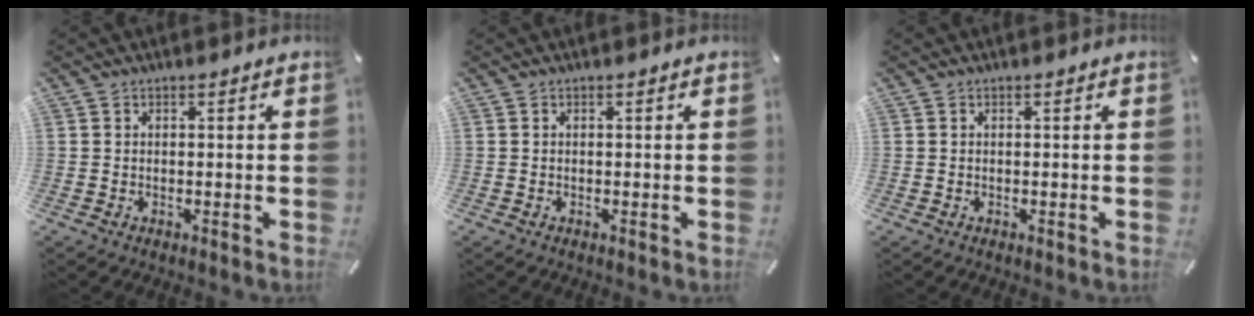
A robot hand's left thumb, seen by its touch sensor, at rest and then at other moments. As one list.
[{"total": 0.0}, {"total": 0.0}]